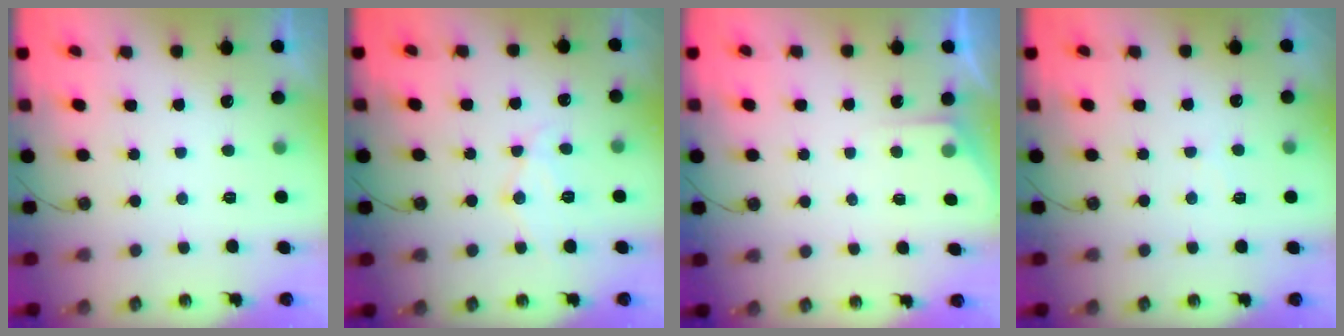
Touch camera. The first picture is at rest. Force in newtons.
{"total": 9.6, "press": 9.6, "slide": 0.8}
{"total": 3.5, "press": 3.5, "slide": 0.5}
{"total": 4.3, "press": 4.3, "slide": 0.4}